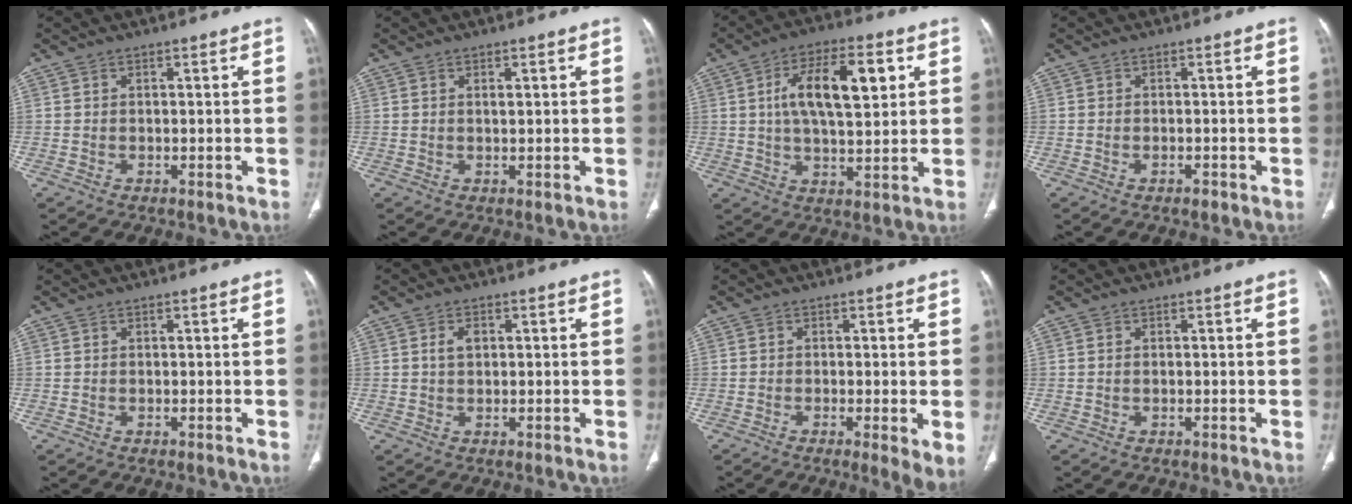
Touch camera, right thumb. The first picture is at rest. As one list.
[{"total": 1.0, "force": [0.5, 0.2, 0.9], "torque": [-0.015, -0.001, 0.008]}, {"total": 14.0, "force": [3.6, 6.0, 12.2], "torque": [-0.194, 0.005, 0.059]}, {"total": 1.0, "force": [-0.6, 0.5, 0.5], "torque": [-0.010, 0.003, -0.008]}, {"total": 0.0}, {"total": 2.5, "force": [0.6, 1.6, 1.7], "torque": [-0.031, 0.006, 0.011]}, {"total": 4.5, "force": [-1.0, 0.8, 4.3], "torque": [-0.076, -0.016, -0.021]}, {"total": 0.0}]